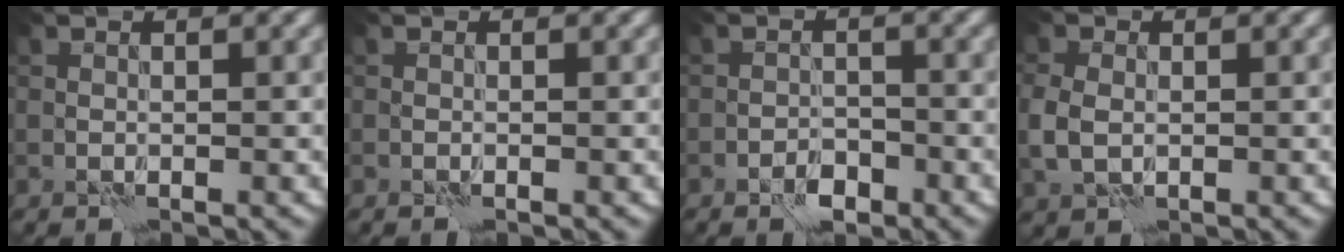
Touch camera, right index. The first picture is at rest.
{"total": 0.0}
{"total": 2.0, "force": [-1.4, 1.1, 1.0], "torque": [-0.012, 0.004, -0.025]}
{"total": 3.1, "force": [-0.4, 2.3, 2.1], "torque": [-0.057, -0.002, -0.013]}